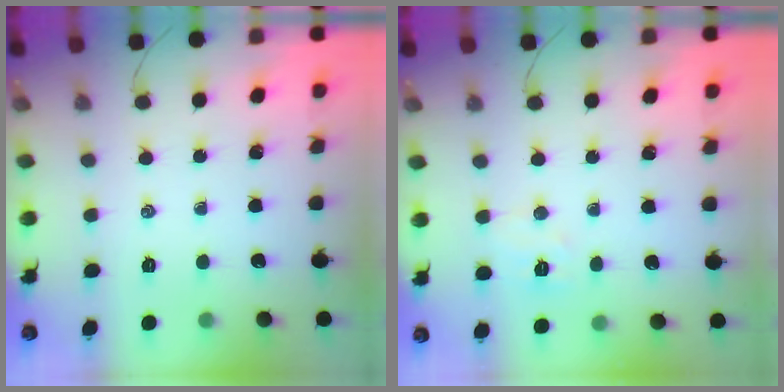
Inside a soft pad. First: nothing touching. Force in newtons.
{"total": 5.0, "press": 4.9, "slide": 1.0}